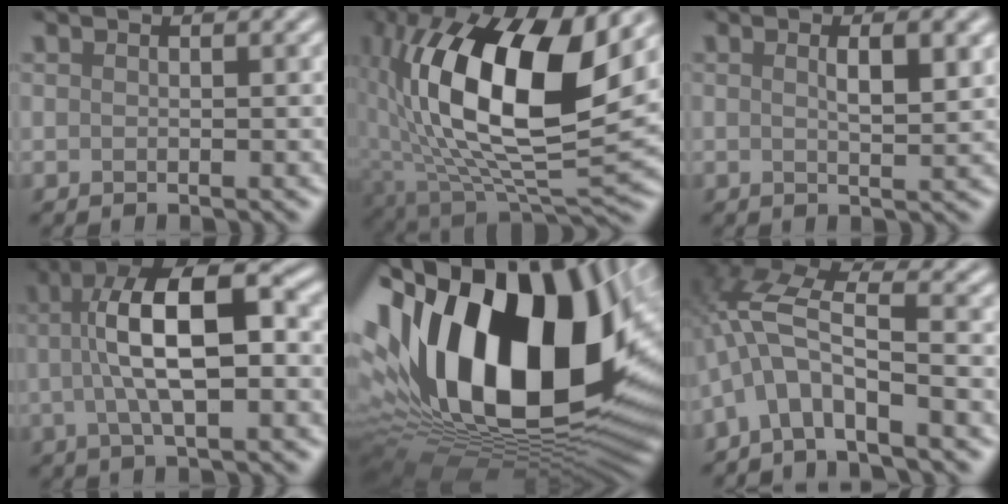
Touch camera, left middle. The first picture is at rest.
{"total": 15.4, "force": [3.4, 6.8, 13.5], "torque": [-0.250, 0.006, 0.067]}
{"total": 2.9, "force": [0.7, 0.5, 2.7], "torque": [-0.038, 0.010, 0.020]}
{"total": 9.4, "force": [0.8, 3.1, 8.9], "torque": [-0.148, 0.026, 0.019]}
{"total": 20.7, "force": [4.9, 12.1, 16.0], "torque": [-0.310, 0.008, 0.098]}
{"total": 7.2, "force": [-2.5, 2.5, 6.2], "torque": [-0.138, 0.031, -0.047]}